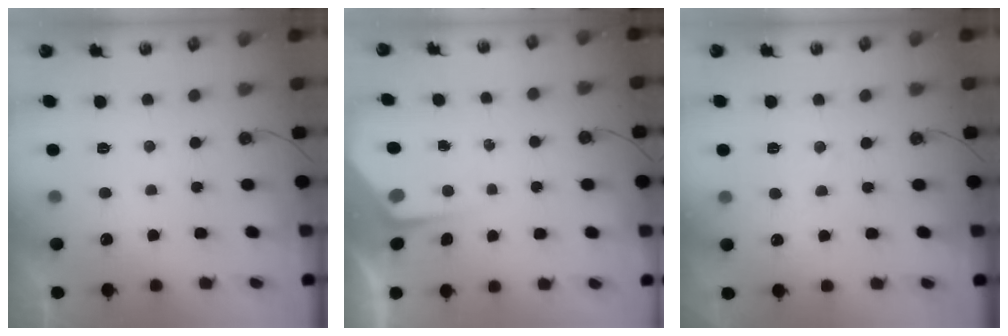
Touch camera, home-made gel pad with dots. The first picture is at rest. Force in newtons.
{"total": 3.4, "press": 3.4, "slide": 0.4}
{"total": 4.7, "press": 4.7, "slide": 0.5}